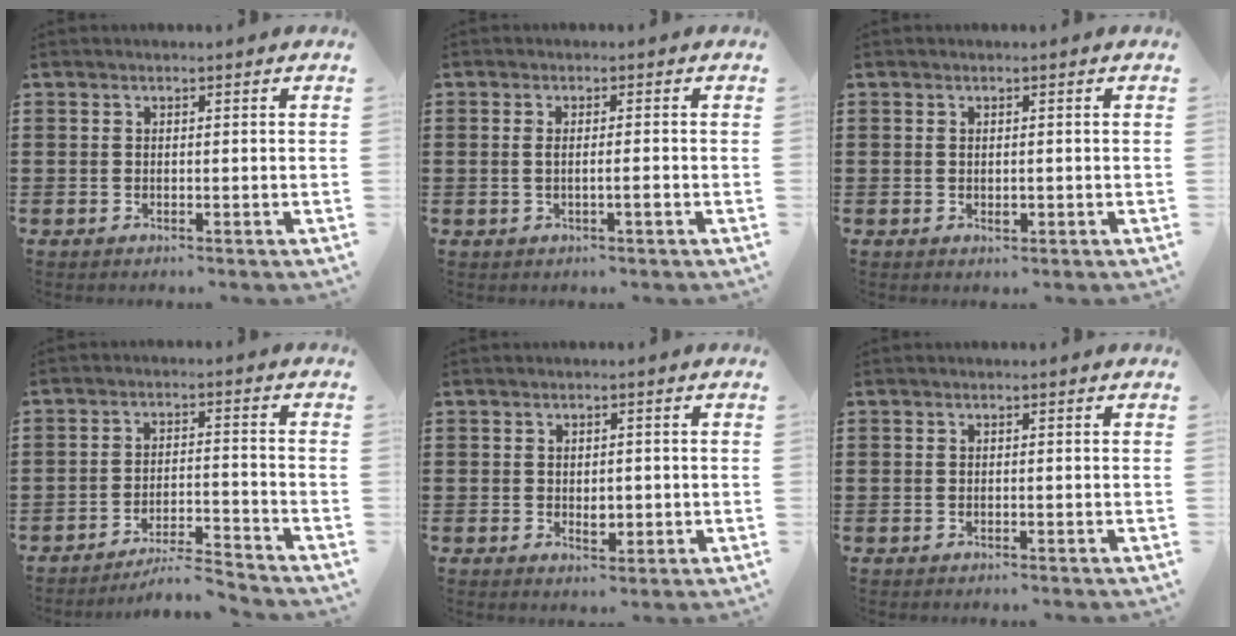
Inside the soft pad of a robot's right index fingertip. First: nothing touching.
{"total": 4.1, "force": [-0.4, 0.3, 4.1], "torque": [-0.080, -0.006, -0.013]}
{"total": 1.0, "force": [-0.1, 0.4, 0.9], "torque": [-0.017, 0.001, -0.002]}
{"total": 5.2, "force": [-5.0, -0.1, 1.5], "torque": [-0.028, -0.004, -0.099]}
{"total": 2.4, "force": [0.0, 1.7, 1.7], "torque": [-0.019, -0.001, -0.005]}
{"total": 0.0}